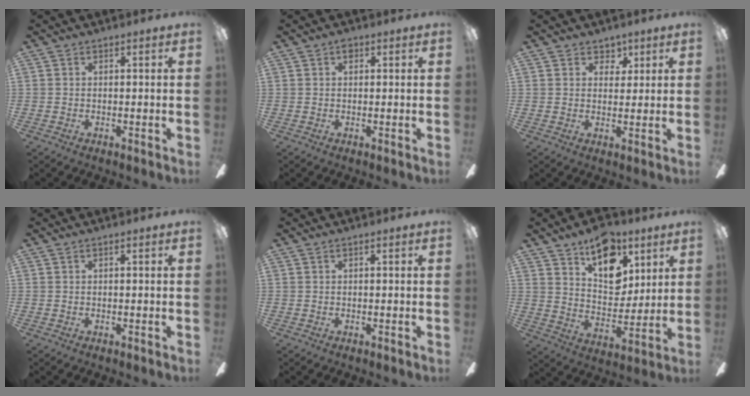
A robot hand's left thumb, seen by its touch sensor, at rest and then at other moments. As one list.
[{"total": 1.3, "force": [0.6, 0.9, 0.8], "torque": [-0.009, 0.001, 0.008]}, {"total": 4.1, "force": [2.6, 3.1, 0.6], "torque": [-0.001, -0.008, 0.043]}, {"total": 0.0}, {"total": 0.0}, {"total": 16.1, "force": [9.6, 9.6, 8.6], "torque": [-0.113, -0.048, 0.172]}]